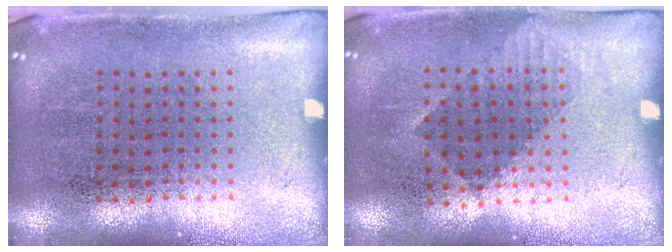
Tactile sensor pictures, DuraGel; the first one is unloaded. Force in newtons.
{"total": 0.9, "press": 0.7, "slide": 0.6}